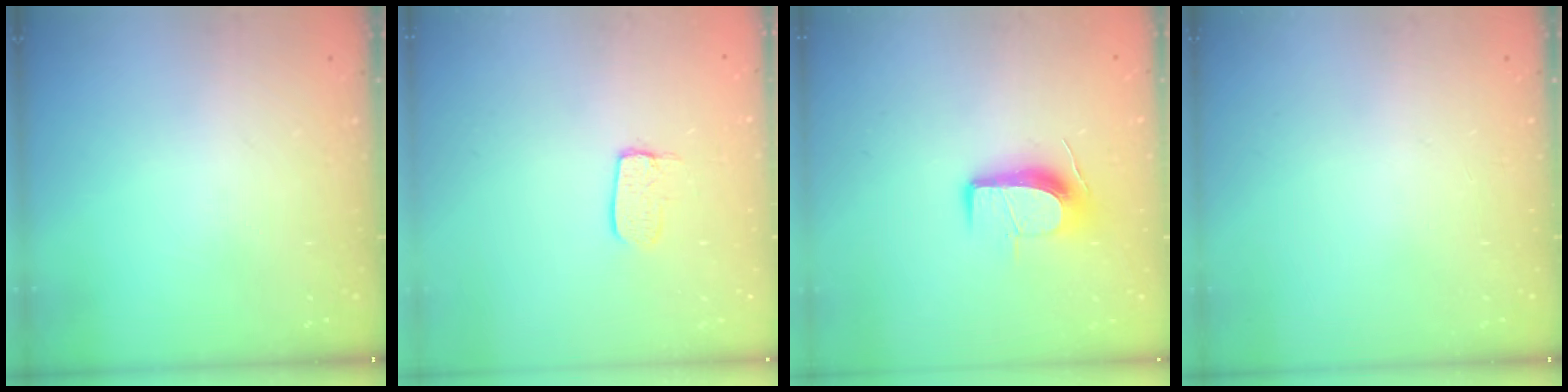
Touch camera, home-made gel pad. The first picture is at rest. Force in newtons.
{"total": 7.0, "press": 7.0, "slide": 0.5}
{"total": 9.8, "press": 9.8, "slide": 0.7}
{"total": 0.0}